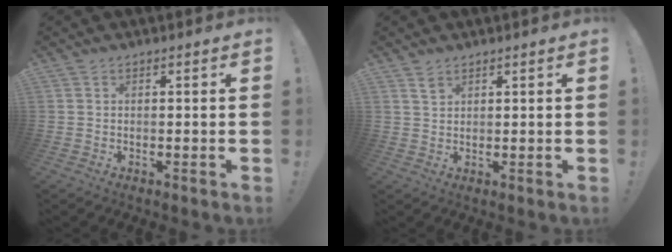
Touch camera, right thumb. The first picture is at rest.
{"total": 2.1, "force": [1.6, 1.1, 0.8], "torque": [-0.003, -0.010, 0.028]}